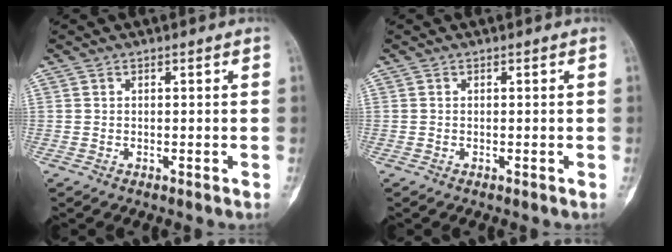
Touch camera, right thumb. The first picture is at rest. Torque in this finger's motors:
{"motor_torque": [0.00, 0.00, 0.00, 0.00, 0.00]}